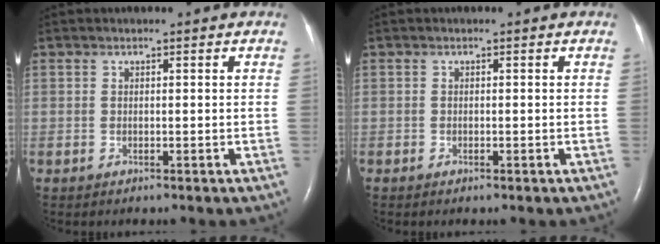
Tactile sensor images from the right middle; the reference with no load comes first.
{"total": 0.0}